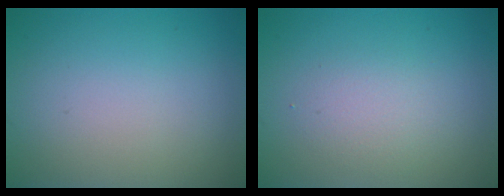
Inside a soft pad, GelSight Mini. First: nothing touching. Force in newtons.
{"total": 2.0, "press": 2.0, "slide": 0.2}